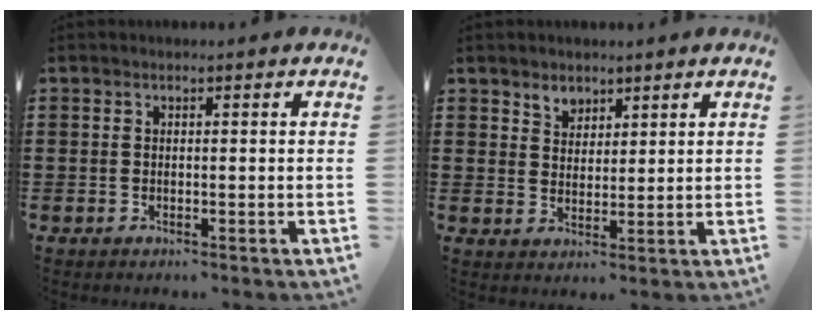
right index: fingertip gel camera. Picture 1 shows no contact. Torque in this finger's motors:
{"motor_torque": [0.00, 0.00, 0.01, 0.03]}